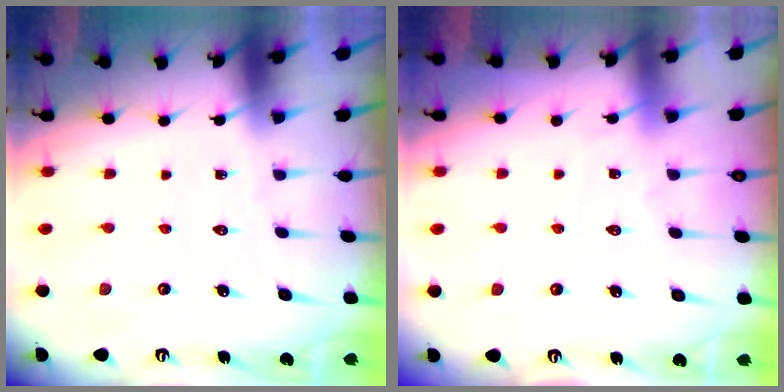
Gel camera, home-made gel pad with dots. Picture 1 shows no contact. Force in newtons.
{"total": 5.1, "press": 5.0, "slide": 0.6}